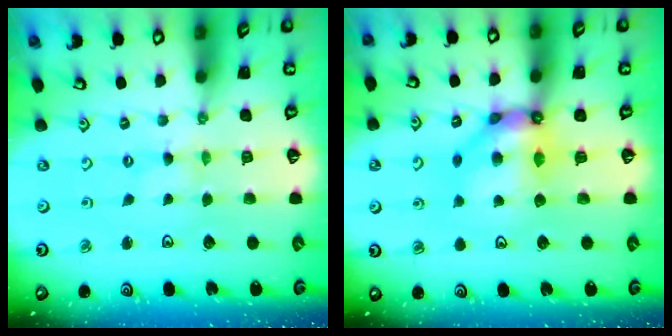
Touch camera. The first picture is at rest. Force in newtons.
{"total": 10.0, "press": 10.0, "slide": 0.4}